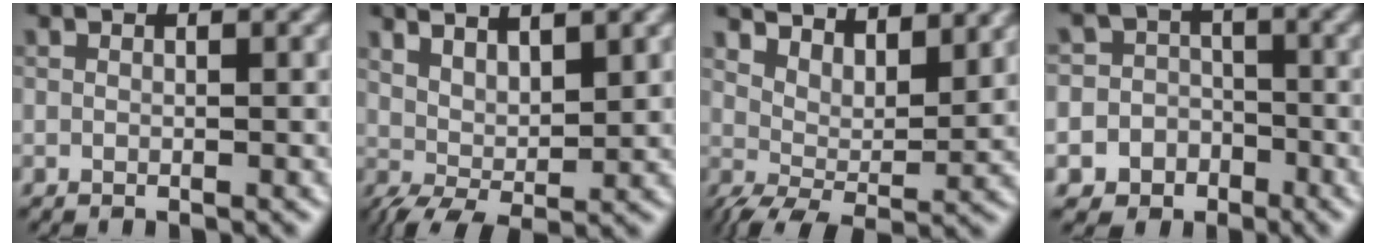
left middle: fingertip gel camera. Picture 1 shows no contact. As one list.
[{"total": 4.0, "force": [2.0, 1.1, 3.2], "torque": [-0.057, -0.004, 0.040]}, {"total": 6.6, "force": [5.3, 1.9, 3.4], "torque": [-0.064, -0.001, 0.081]}, {"total": 7.7, "force": [-3.6, 6.7, 0.4], "torque": [0.001, -0.005, -0.075]}]